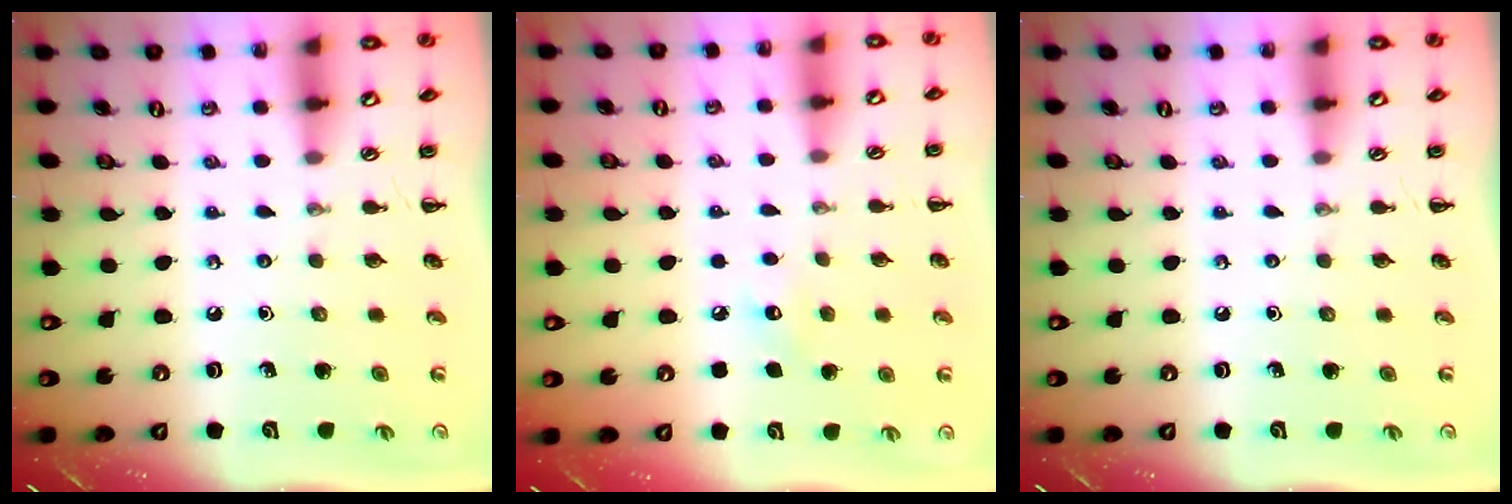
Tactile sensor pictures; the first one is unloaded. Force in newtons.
{"total": 5.1, "press": 4.9, "slide": 1.3}
{"total": 0.0}